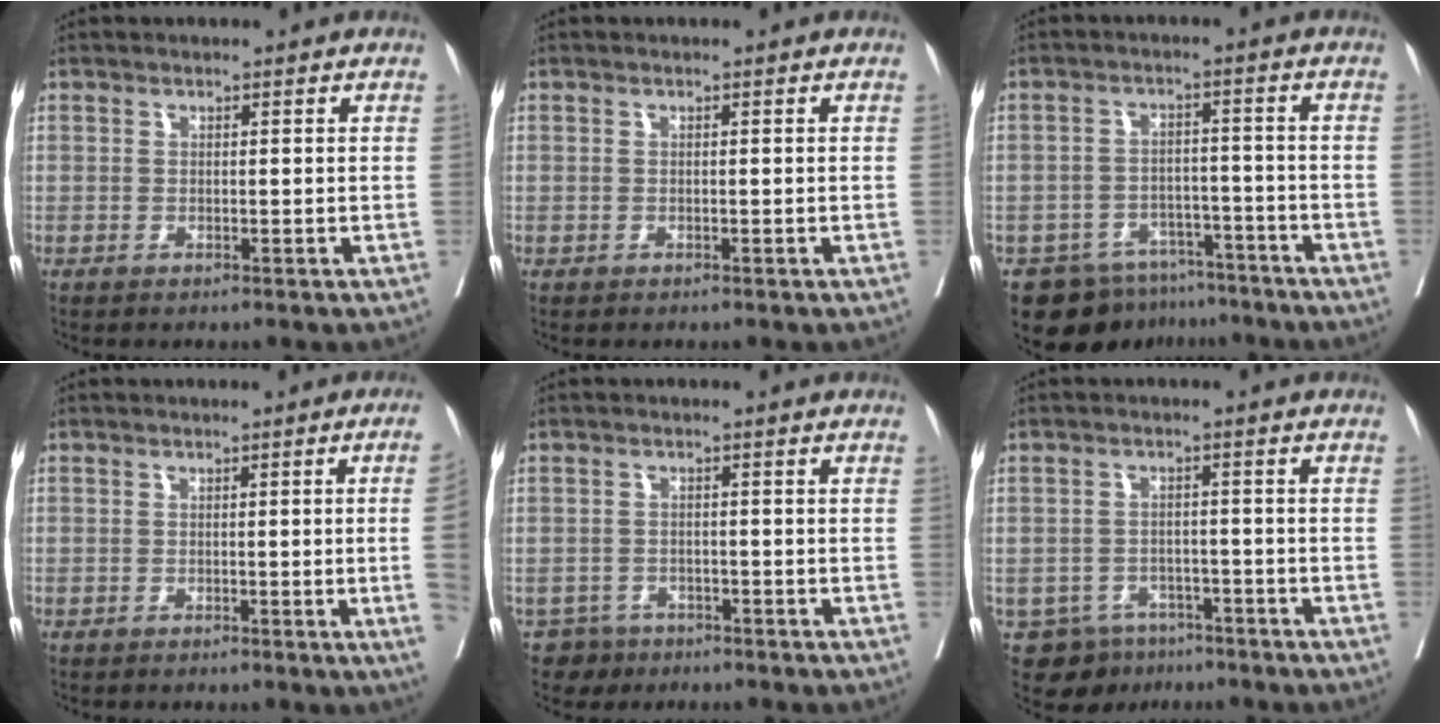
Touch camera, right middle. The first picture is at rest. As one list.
[{"total": 0.0}, {"total": 9.2, "force": [-7.3, 5.2, 2.0], "torque": [-0.023, 0.015, -0.104]}, {"total": 4.3, "force": [-0.7, -1.5, 4.0], "torque": [-0.042, -0.008, -0.011]}, {"total": 3.3, "force": [-2.3, 2.3, -0.5], "torque": [0.009, 0.006, -0.037]}, {"total": 6.7, "force": [-4.6, 4.8, 1.3], "torque": [-0.015, 0.006, -0.060]}]